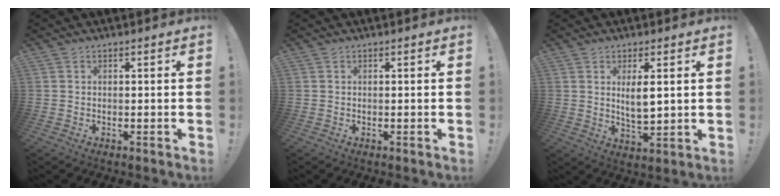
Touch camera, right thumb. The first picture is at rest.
{"total": 0.0}
{"total": 6.3, "force": [1.8, 2.1, 5.7], "torque": [-0.087, -0.010, 0.027]}